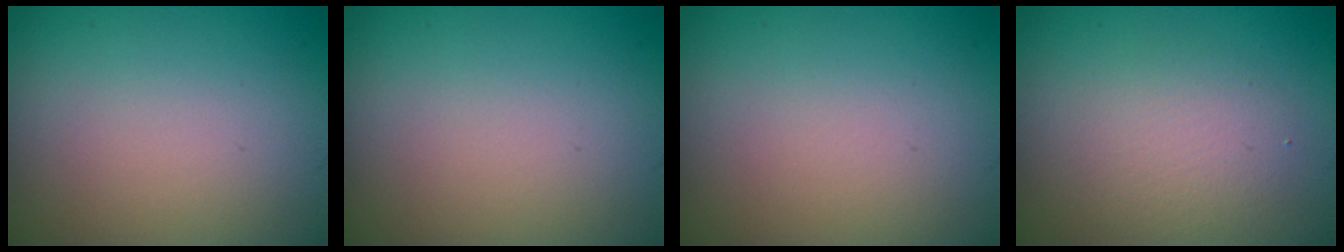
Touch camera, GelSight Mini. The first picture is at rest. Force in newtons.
{"total": 0.0}
{"total": 0.0}
{"total": 2.9, "press": 2.9, "slide": 0.0}